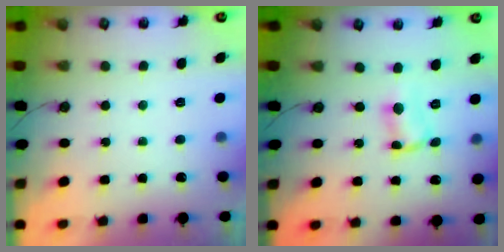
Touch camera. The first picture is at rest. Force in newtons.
{"total": 1.8, "press": 1.6, "slide": 0.7}